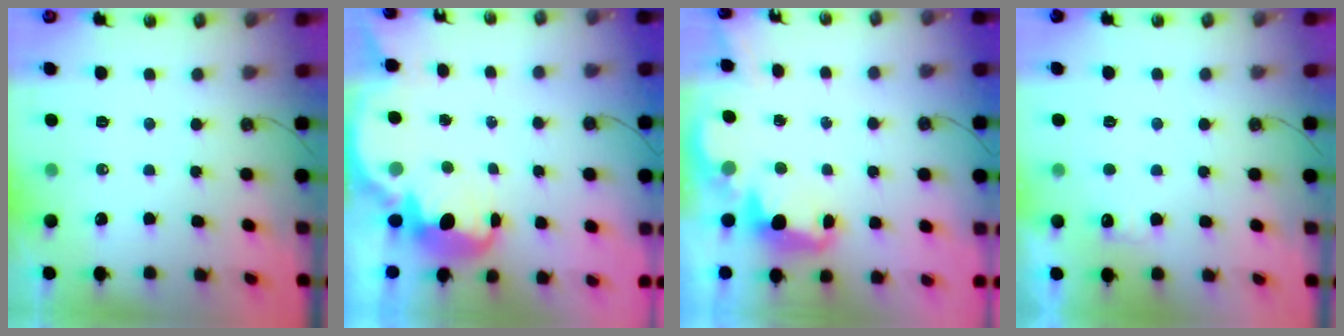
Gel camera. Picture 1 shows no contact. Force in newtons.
{"total": 5.3, "press": 5.3, "slide": 0.3}
{"total": 2.4, "press": 2.4, "slide": 0.5}
{"total": 4.6, "press": 4.4, "slide": 1.3}